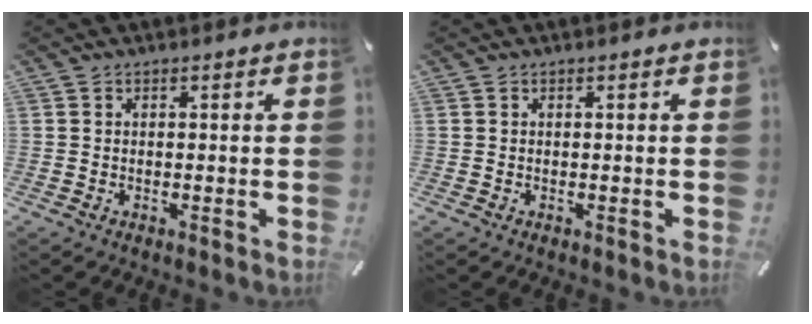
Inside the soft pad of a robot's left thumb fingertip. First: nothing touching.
{"total": 0.0}